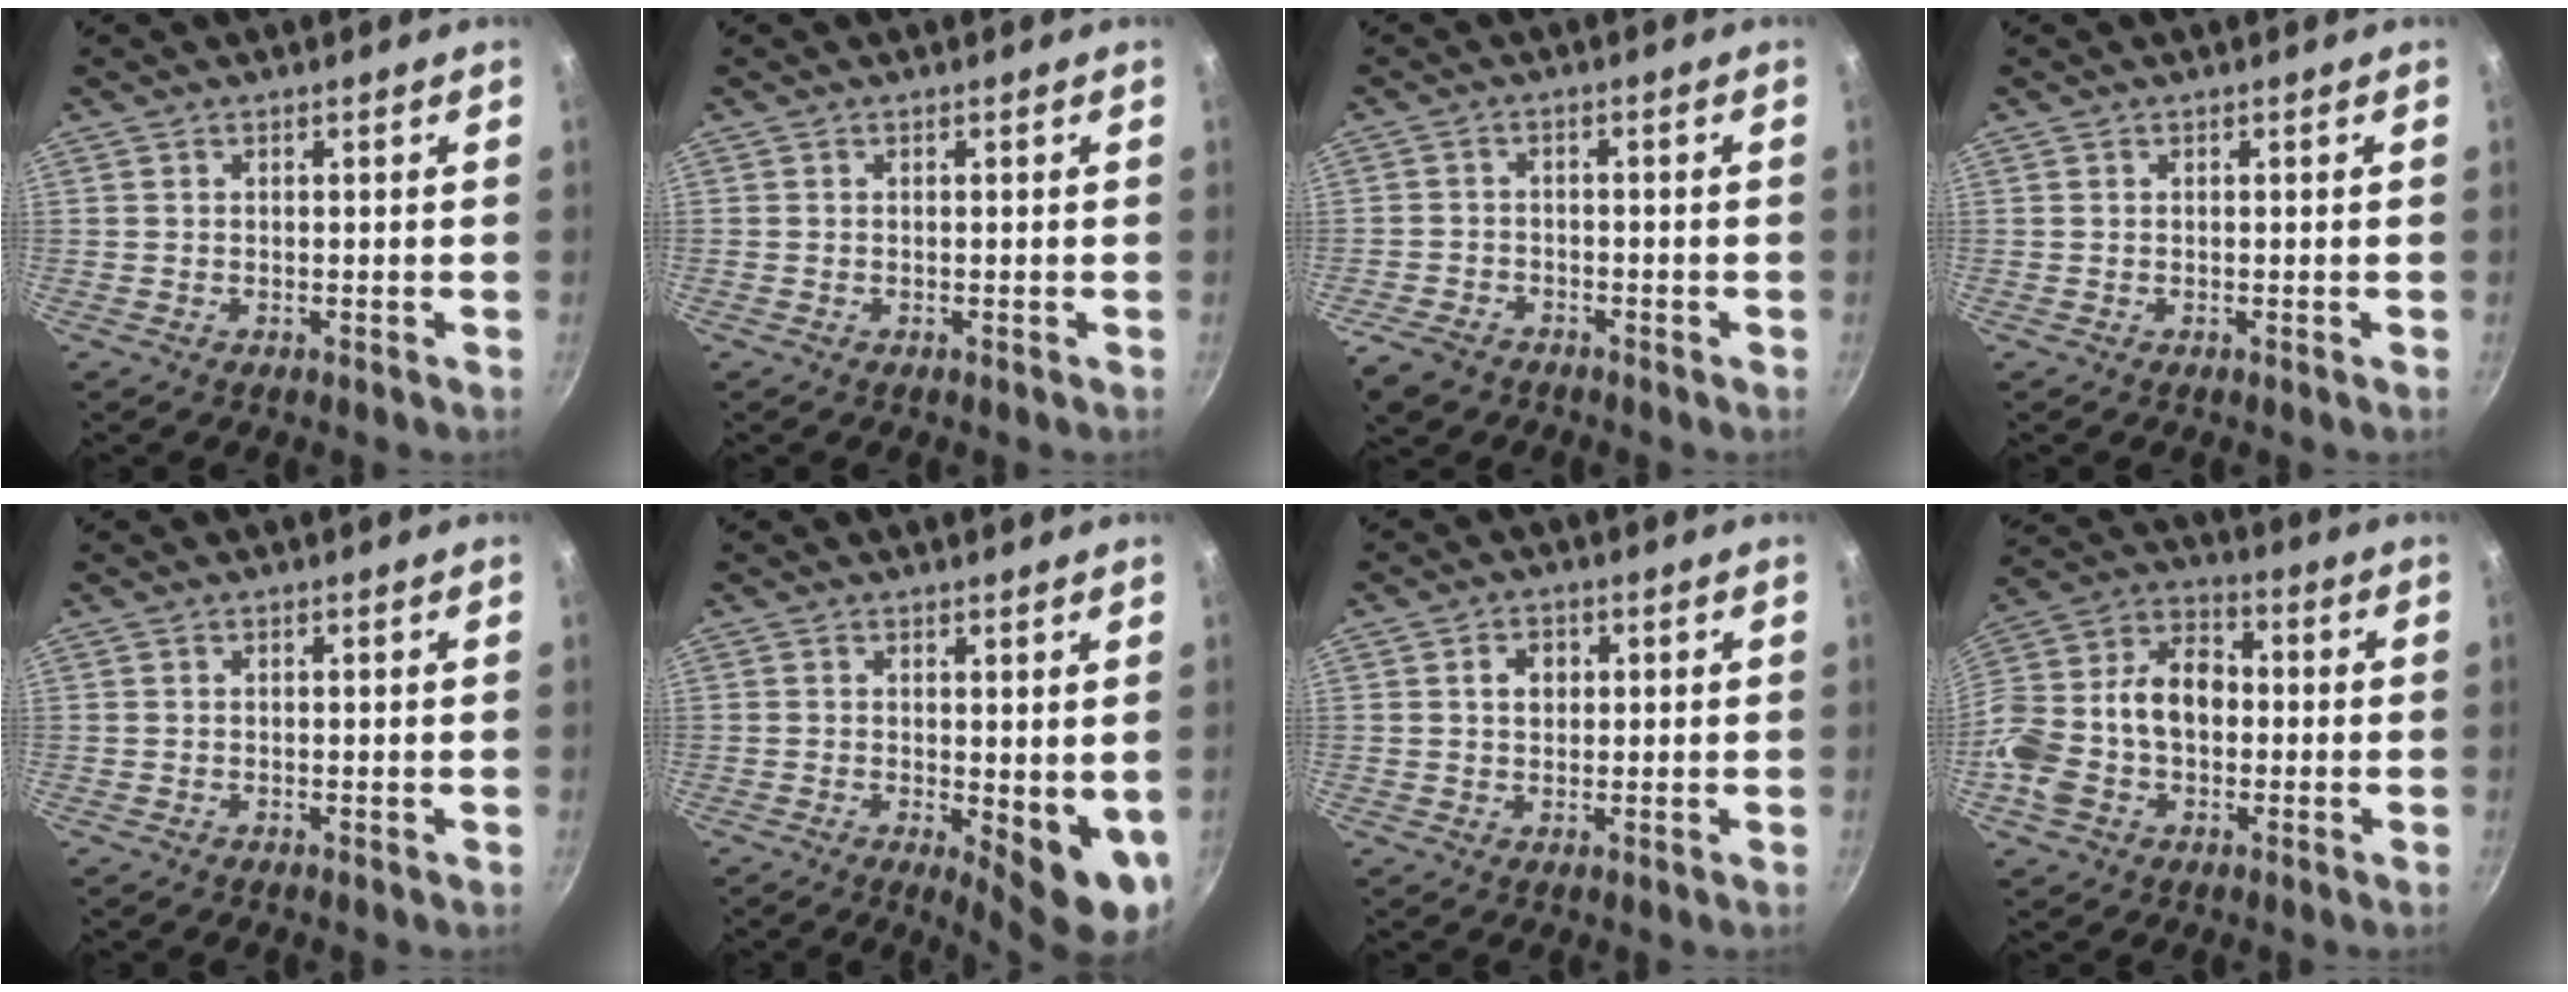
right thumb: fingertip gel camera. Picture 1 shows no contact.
{"total": 0.0}
{"total": 6.4, "force": [-4.4, 4.0, 2.5], "torque": [-0.059, 0.028, -0.082]}
{"total": 0.0}
{"total": 0.0}
{"total": 8.2, "force": [0.0, 3.2, 7.6], "torque": [-0.079, -0.013, 0.008]}
{"total": 3.6, "force": [0.9, 2.8, 2.1], "torque": [-0.015, 0.004, 0.012]}
{"total": 18.9, "force": [-1.6, 13.5, 13.2], "torque": [-0.233, 0.056, -0.040]}